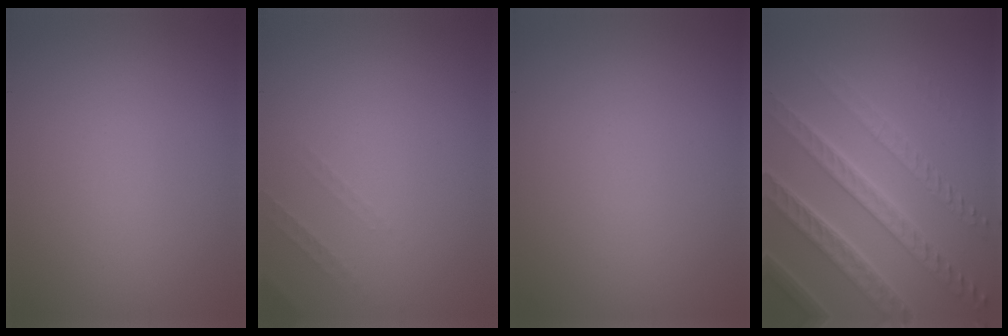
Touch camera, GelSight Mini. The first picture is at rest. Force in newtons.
{"total": 0.9, "press": 0.9, "slide": 0.3}
{"total": 0.0}
{"total": 7.7, "press": 5.3, "slide": 5.6}